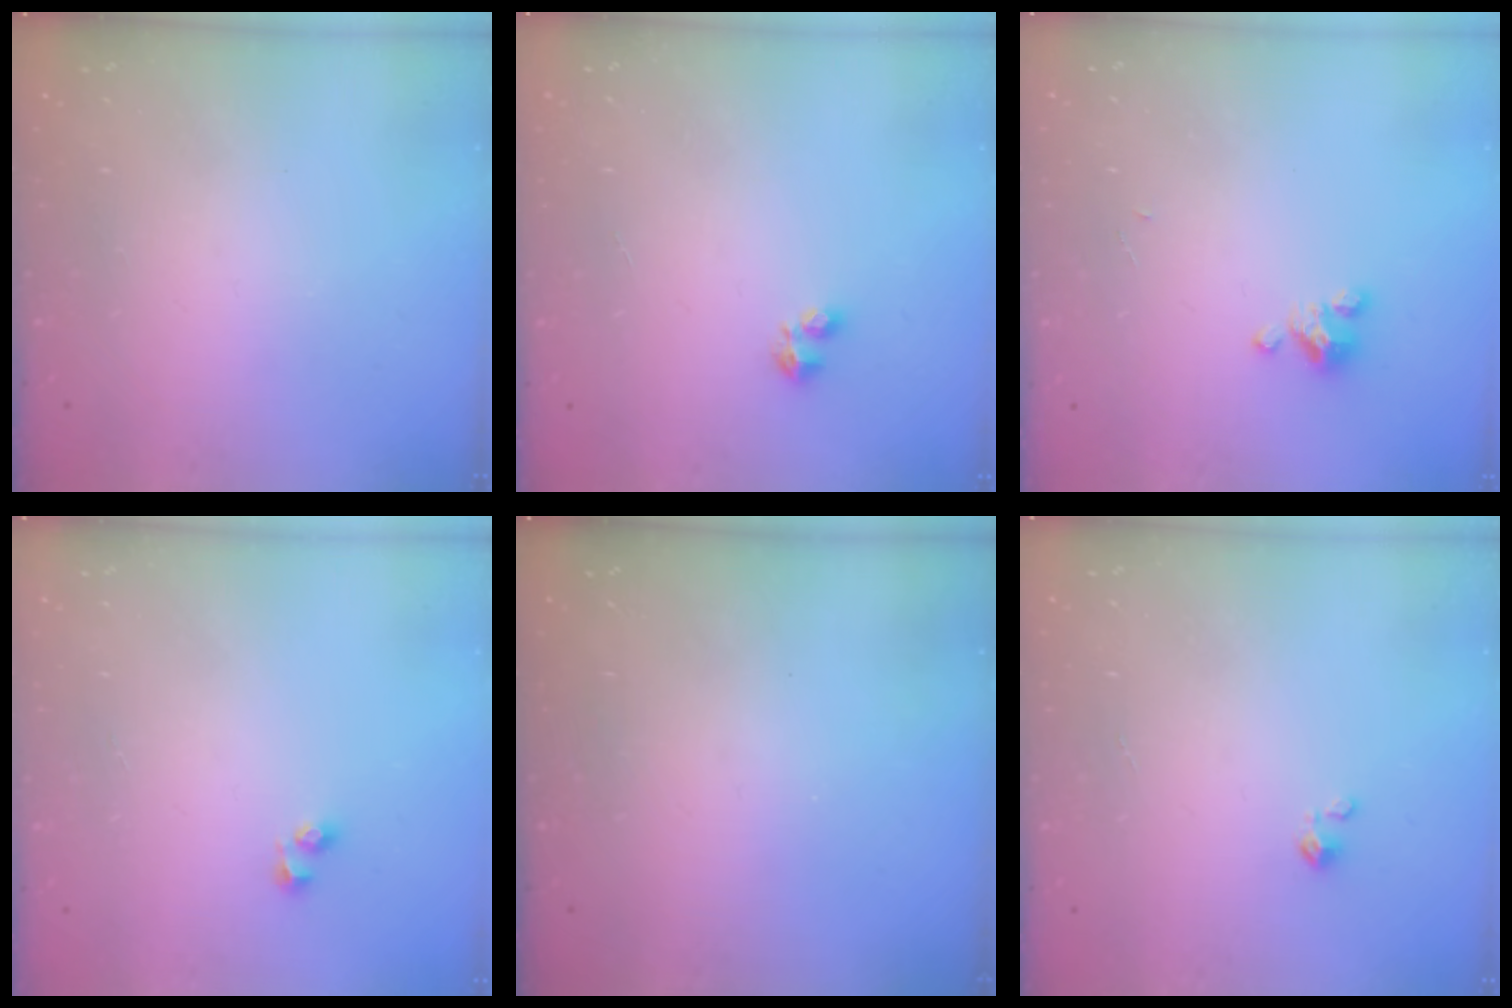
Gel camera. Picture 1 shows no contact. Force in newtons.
{"total": 2.4, "press": 2.3, "slide": 0.6}
{"total": 2.3, "press": 2.2, "slide": 0.4}
{"total": 2.6, "press": 2.3, "slide": 1.2}
{"total": 0.0}
{"total": 2.3, "press": 2.2, "slide": 0.3}